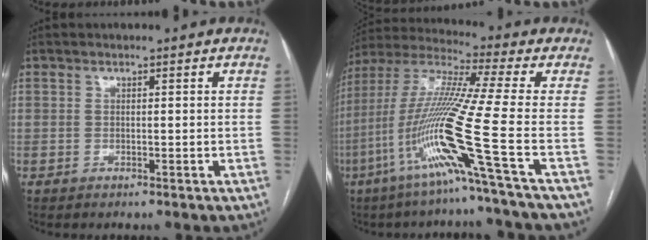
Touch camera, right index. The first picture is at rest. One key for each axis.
{"total": 17.9, "fx": -7.1, "fy": -2.6, "fz": 16.2, "tx": -0.345, "ty": -0.018, "tz": -0.145}